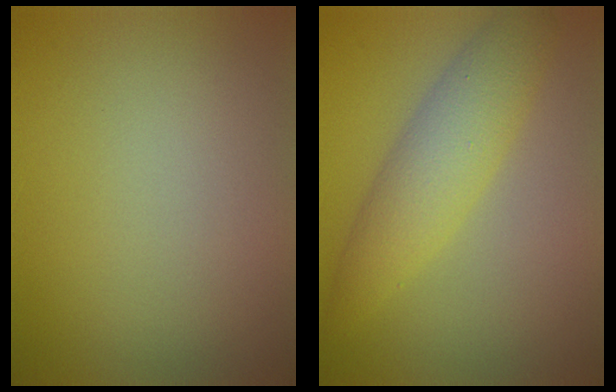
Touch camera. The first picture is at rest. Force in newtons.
{"total": 4.6, "press": 4.6, "slide": 0.1}